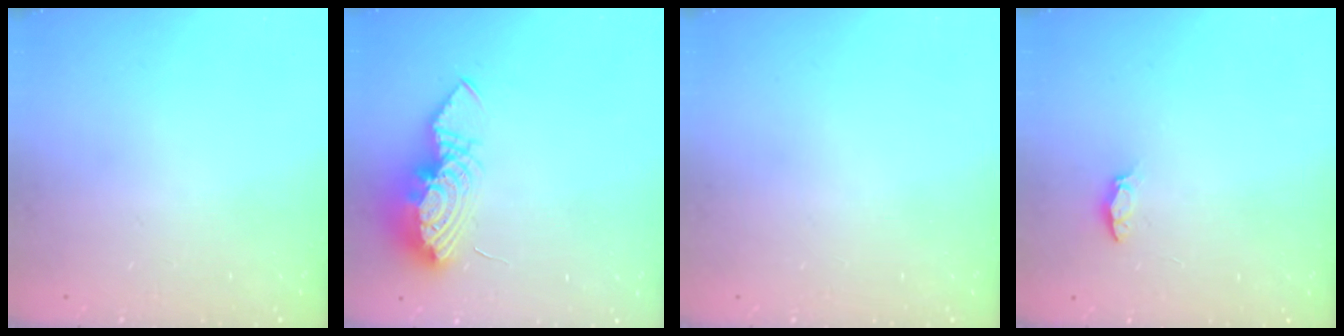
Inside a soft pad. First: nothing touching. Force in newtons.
{"total": 11.2, "press": 11.1, "slide": 1.0}
{"total": 0.0}
{"total": 3.2, "press": 3.1, "slide": 0.4}